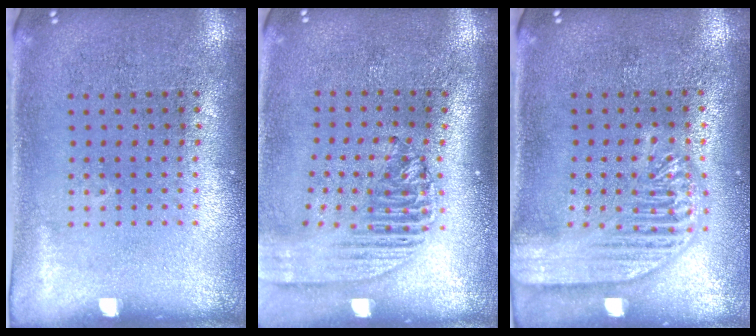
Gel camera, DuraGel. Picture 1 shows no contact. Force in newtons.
{"total": 2.2, "press": 1.7, "slide": 1.4}
{"total": 2.4, "press": 2.4, "slide": 0.3}